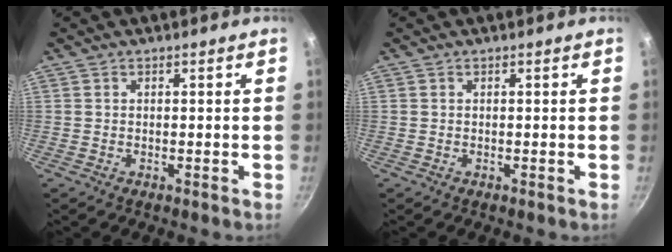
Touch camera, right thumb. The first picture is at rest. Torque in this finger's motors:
{"motor_torque": [0.01, 0.00, 0.02, -0.01, 0.00]}